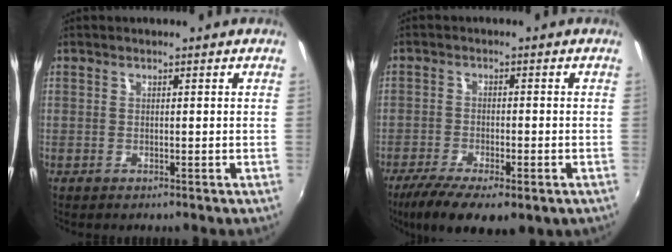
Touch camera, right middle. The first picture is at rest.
{"total": 12.1, "force": [-7.7, 4.1, 8.3], "torque": [-0.175, -0.044, -0.126]}